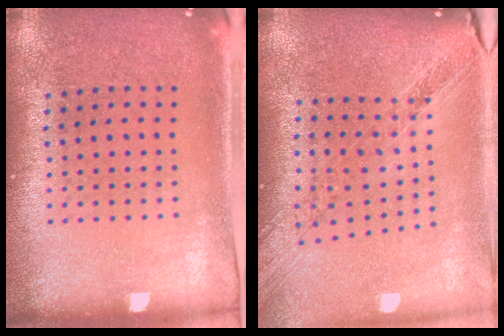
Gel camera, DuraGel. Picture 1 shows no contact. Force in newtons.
{"total": 1.2, "press": 1.2, "slide": 0.3}